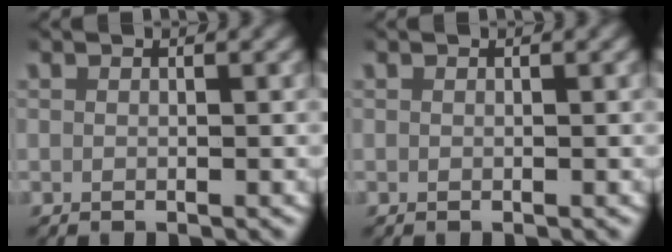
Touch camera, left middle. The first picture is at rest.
{"total": 0.0}